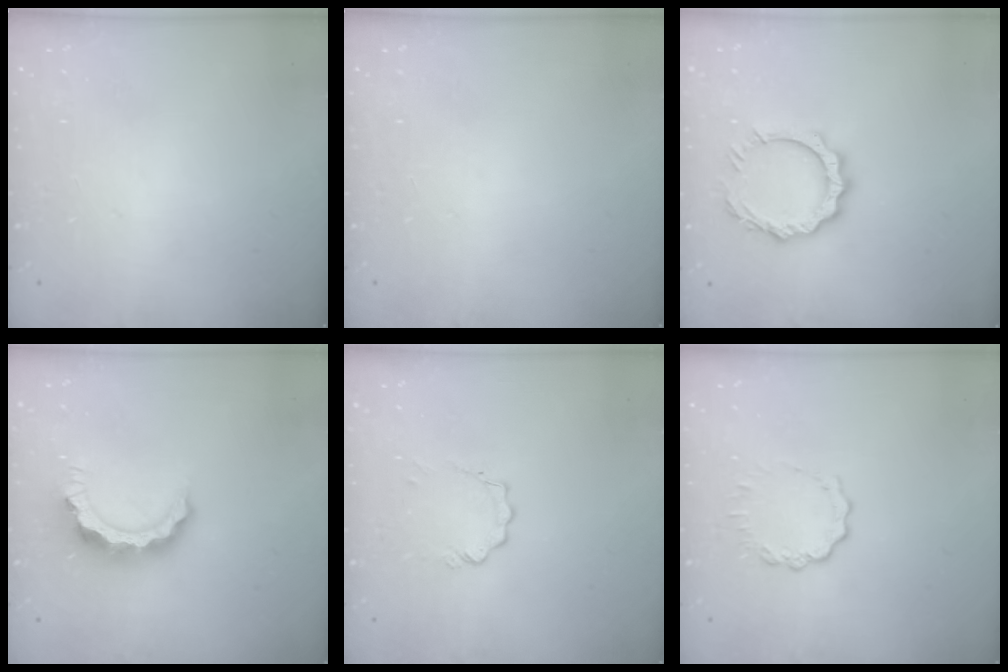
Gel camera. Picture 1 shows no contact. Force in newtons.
{"total": 0.0}
{"total": 10.5, "press": 10.5, "slide": 1.0}
{"total": 9.8, "press": 9.8, "slide": 1.1}
{"total": 2.9, "press": 2.9, "slide": 0.2}
{"total": 4.2, "press": 4.2, "slide": 0.5}